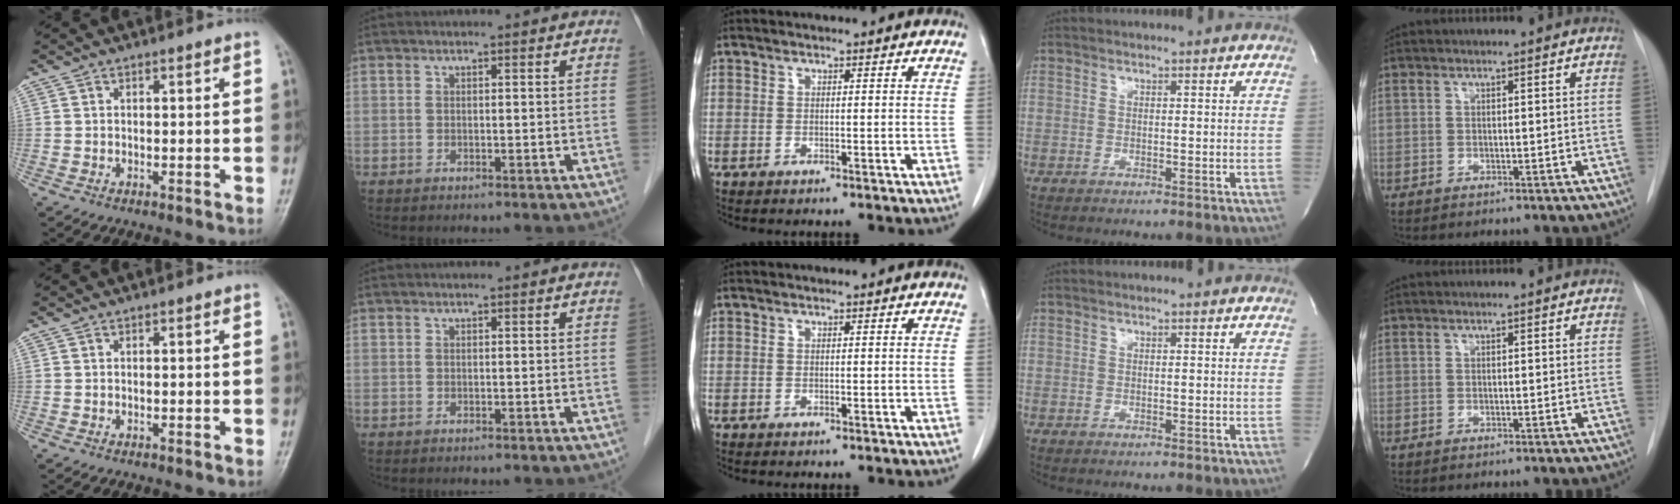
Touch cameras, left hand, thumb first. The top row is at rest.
{}